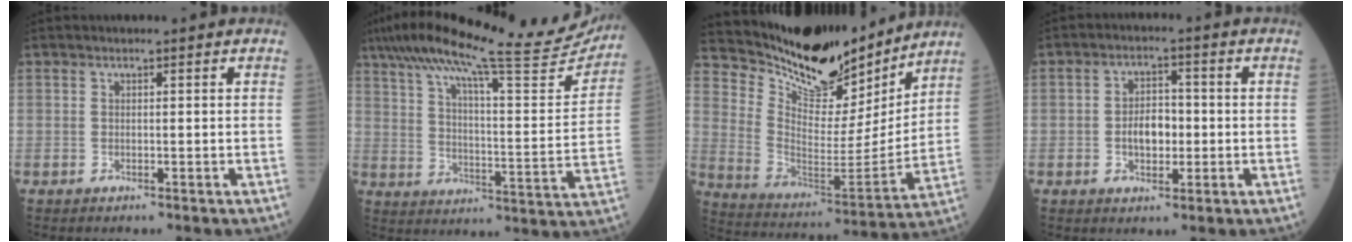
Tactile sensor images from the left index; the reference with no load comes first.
{"total": 27.0, "force": [23.5, 2.2, 13.0], "torque": [-0.219, -0.022, 0.319]}
{"total": 18.0, "force": [16.4, 4.4, 5.8], "torque": [-0.117, -0.035, 0.271]}
{"total": 4.9, "force": [-0.7, 2.9, 3.9], "torque": [-0.072, 0.011, -0.013]}